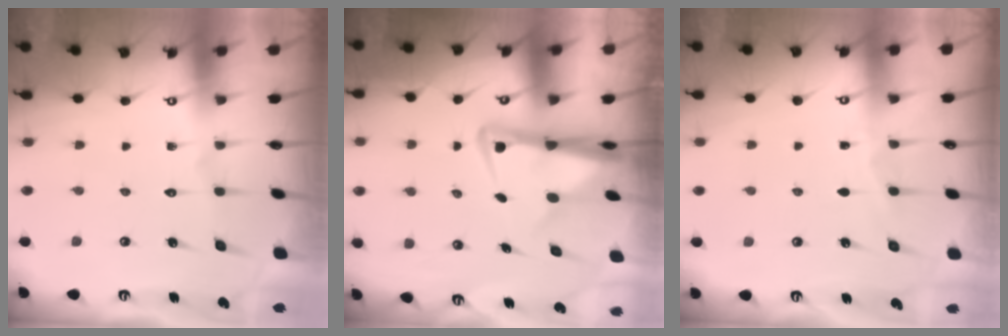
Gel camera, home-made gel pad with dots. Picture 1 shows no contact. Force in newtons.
{"total": 4.9, "press": 4.7, "slide": 1.5}
{"total": 2.9, "press": 2.8, "slide": 0.3}